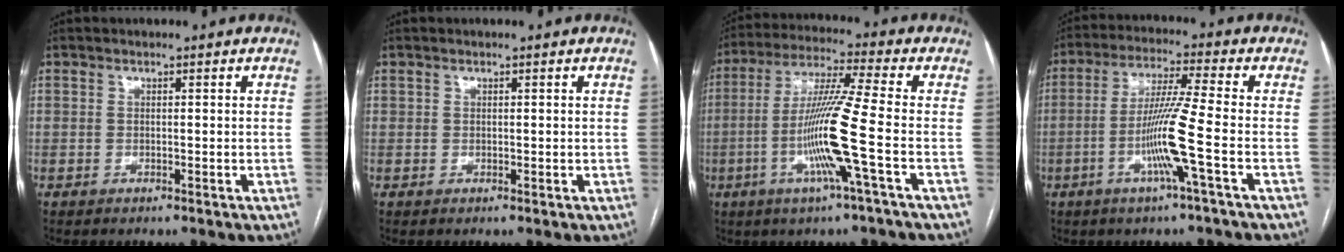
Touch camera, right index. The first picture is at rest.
{"total": 0.6, "force": [0.4, 0.4, 0.1], "torque": [0.008, -0.001, 0.006]}
{"total": 12.8, "force": [-3.3, -1.7, 12.2], "torque": [-0.239, -0.010, -0.072]}
{"total": 9.8, "force": [-3.0, -1.6, 9.2], "torque": [-0.179, -0.009, -0.062]}